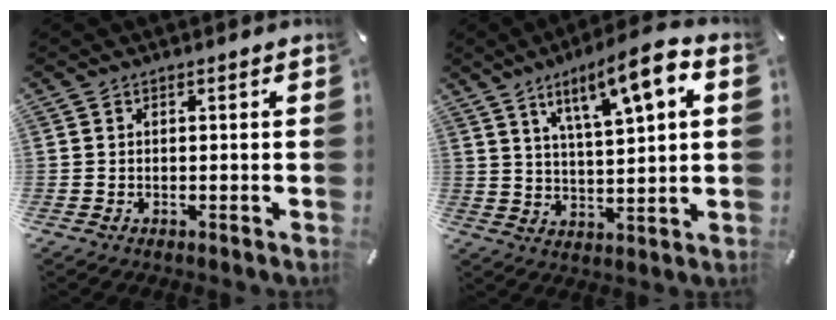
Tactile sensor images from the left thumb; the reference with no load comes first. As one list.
[{"total": 12.0, "force": [6.9, 2.9, 9.4], "torque": [-0.154, -0.027, 0.111]}]